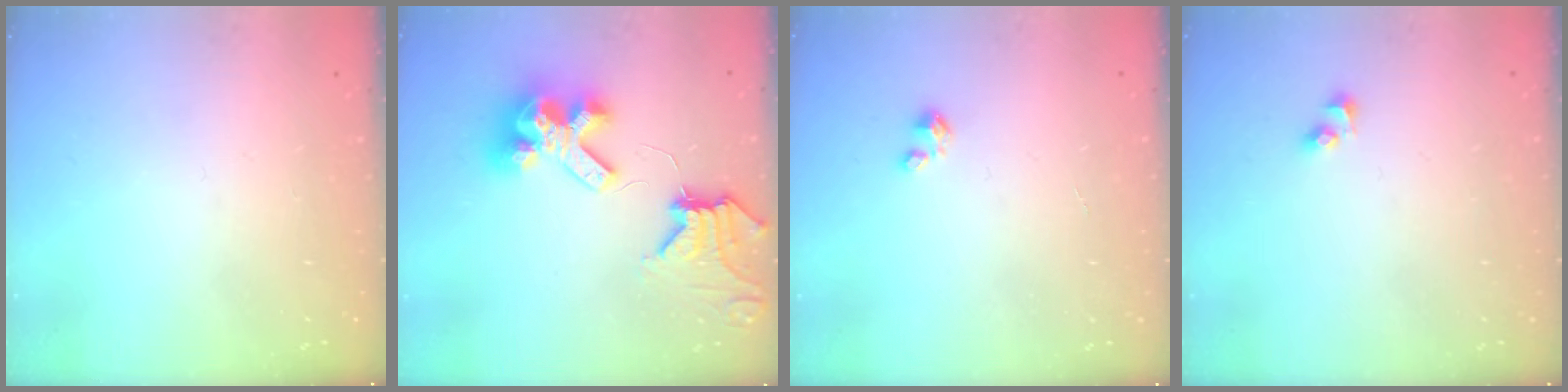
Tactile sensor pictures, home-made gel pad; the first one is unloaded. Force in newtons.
{"total": 13.4, "press": 13.3, "slide": 1.7}
{"total": 0.0}
{"total": 2.6, "press": 2.4, "slide": 1.2}